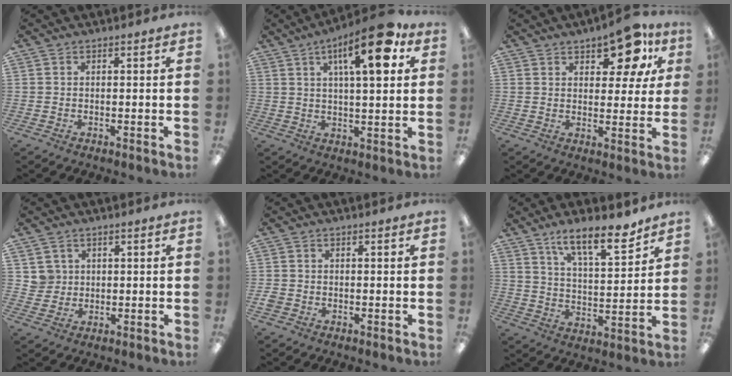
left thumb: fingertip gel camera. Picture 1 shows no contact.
{"total": 15.6, "force": [7.2, 4.8, 13.0], "torque": [-0.197, -0.018, 0.109]}
{"total": 11.2, "force": [6.8, 5.5, 6.9], "torque": [-0.080, -0.030, 0.114]}
{"total": 3.6, "force": [1.5, 3.3, 0.0], "torque": [-0.006, 0.004, 0.027]}
{"total": 1.6, "force": [-0.5, 1.3, 0.7], "torque": [-0.011, 0.004, -0.010]}
{"total": 12.8, "force": [10.1, 3.4, 7.2], "torque": [-0.108, -0.059, 0.172]}